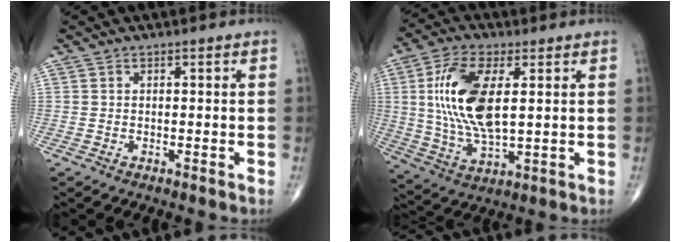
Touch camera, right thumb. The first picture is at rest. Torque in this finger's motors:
{"motor_torque": [2.04, 1.99, 1.55, -0.15, 0.19]}